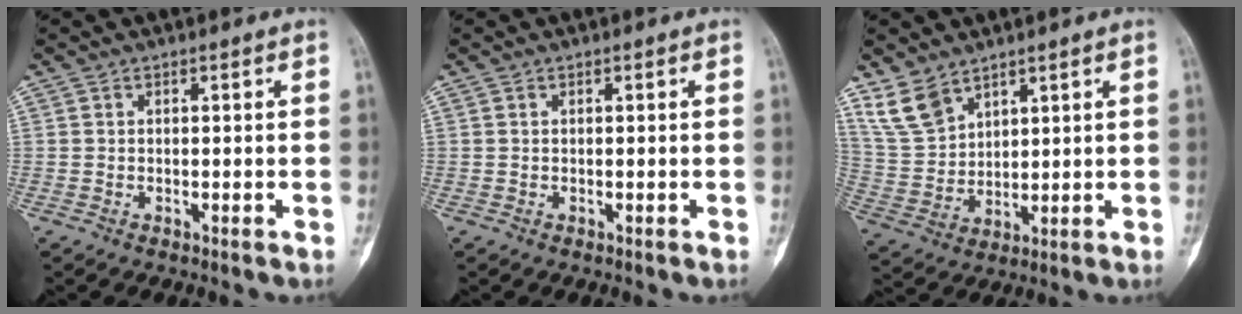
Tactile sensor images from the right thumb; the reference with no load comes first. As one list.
[{"total": 0.0}, {"total": 8.0, "force": [5.9, 4.6, 3.0], "torque": [-0.054, -0.024, 0.134]}]